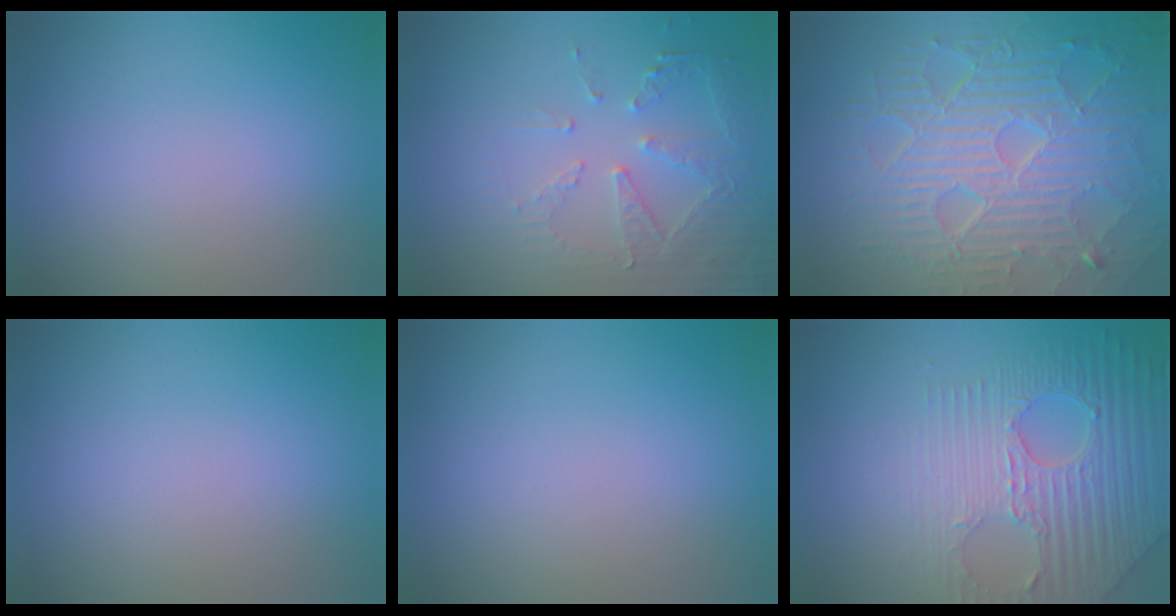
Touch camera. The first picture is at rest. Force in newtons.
{"total": 5.3, "press": 3.7, "slide": 3.8}
{"total": 10.4, "press": 6.7, "slide": 8.0}
{"total": 0.0}
{"total": 0.0}
{"total": 6.6, "press": 5.1, "slide": 4.3}